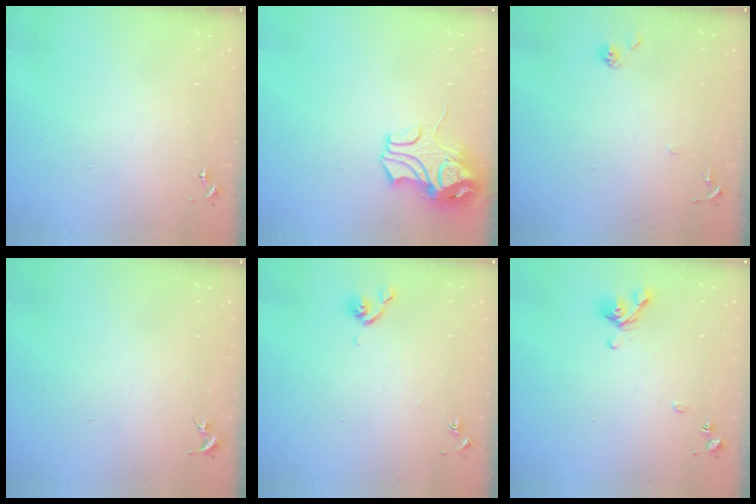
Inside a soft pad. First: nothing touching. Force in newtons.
{"total": 10.5, "press": 10.3, "slide": 1.7}
{"total": 6.4, "press": 6.4, "slide": 0.4}
{"total": 0.0}
{"total": 5.9, "press": 5.8, "slide": 0.8}
{"total": 8.6, "press": 8.4, "slide": 1.4}